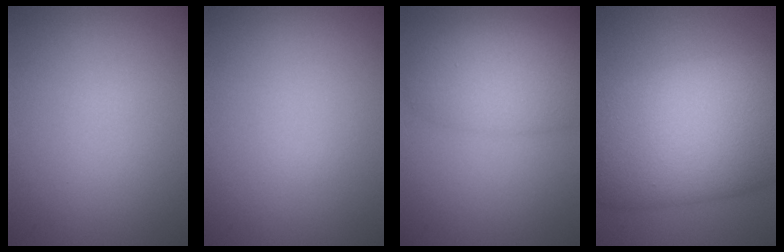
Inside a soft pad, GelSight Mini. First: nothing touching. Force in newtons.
{"total": 0.0}
{"total": 5.7, "press": 5.7, "slide": 0.5}
{"total": 14.4, "press": 14.4, "slide": 0.3}